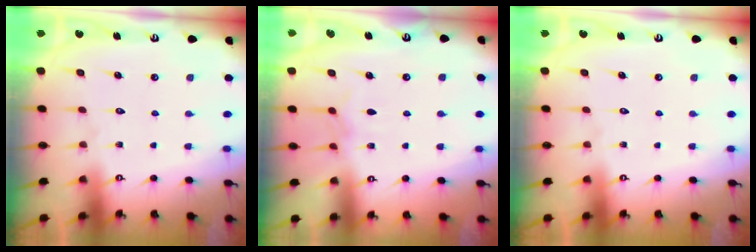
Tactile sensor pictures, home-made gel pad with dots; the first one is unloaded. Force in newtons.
{"total": 4.5, "press": 4.5, "slide": 0.3}
{"total": 0.0}